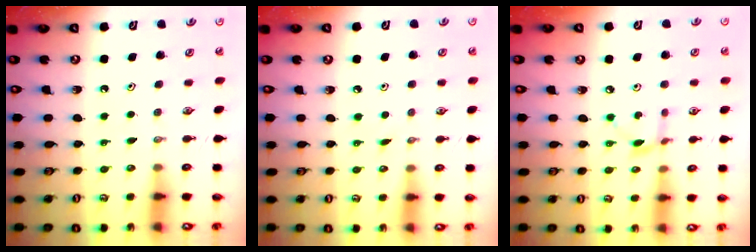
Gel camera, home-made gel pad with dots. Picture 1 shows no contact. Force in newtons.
{"total": 2.1, "press": 2.1, "slide": 0.3}
{"total": 3.4, "press": 3.4, "slide": 0.1}